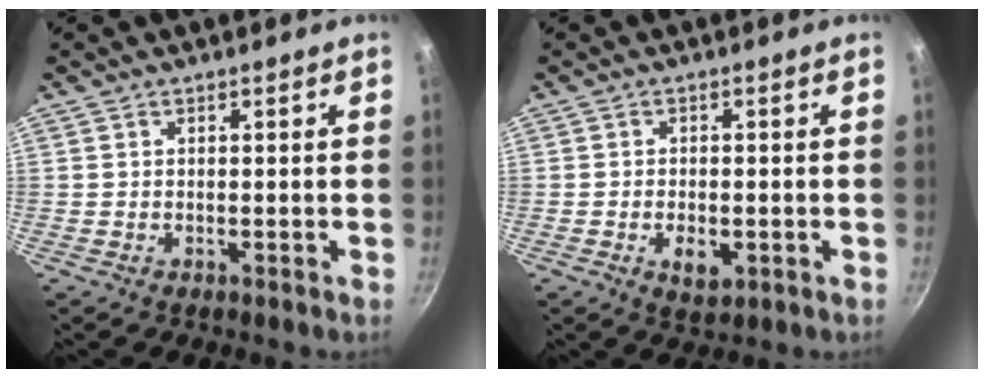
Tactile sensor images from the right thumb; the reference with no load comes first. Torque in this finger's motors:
{"motor_torque": [-0.29, 0.29, 0.08, 0.30, 0.00]}